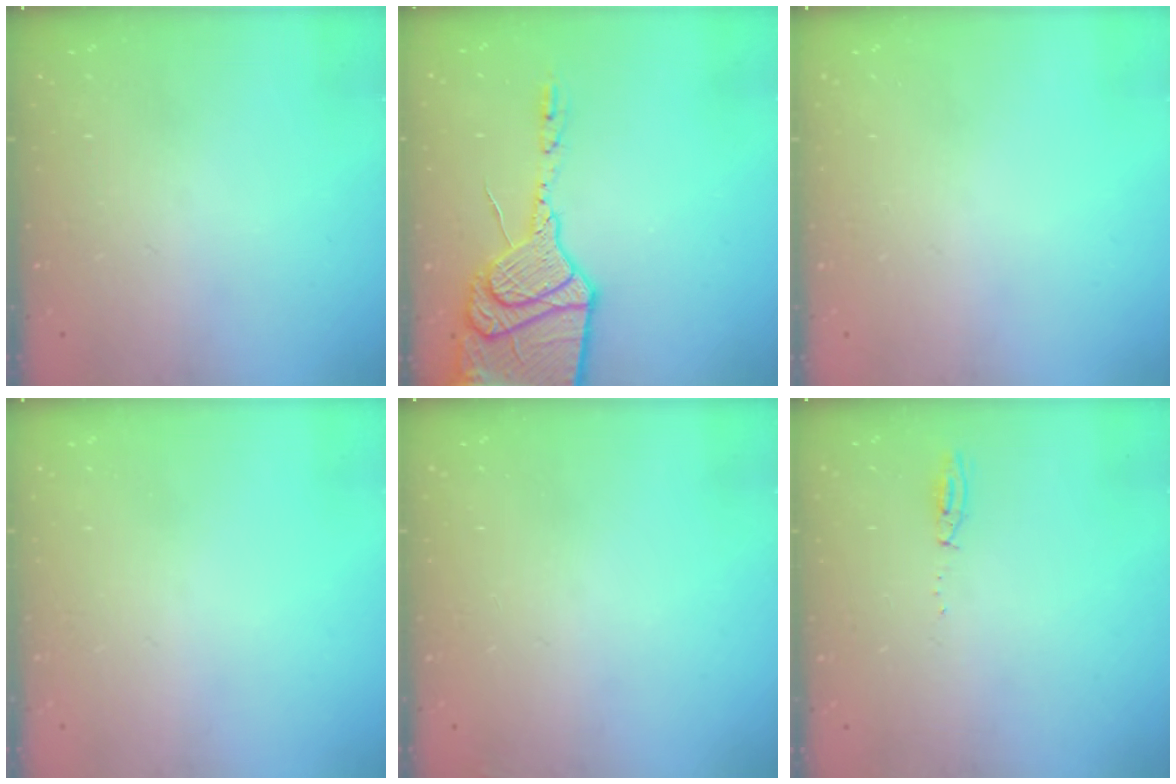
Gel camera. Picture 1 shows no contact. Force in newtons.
{"total": 24.1, "press": 21.5, "slide": 10.8}
{"total": 0.0}
{"total": 0.0}
{"total": 2.3, "press": 2.2, "slide": 0.8}
{"total": 3.4, "press": 3.3, "slide": 0.8}